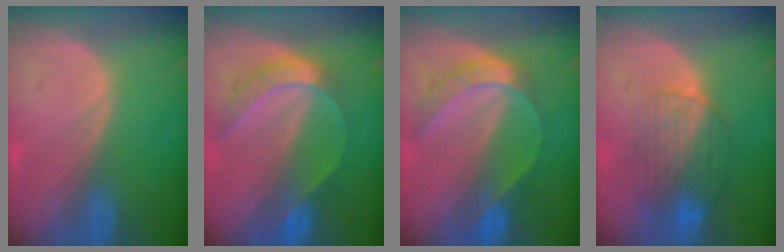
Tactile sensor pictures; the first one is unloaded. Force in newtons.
{"total": 6.9, "press": 5.7, "slide": 3.9}
{"total": 7.0, "press": 5.8, "slide": 3.9}
{"total": 8.2, "press": 7.3, "slide": 3.9}